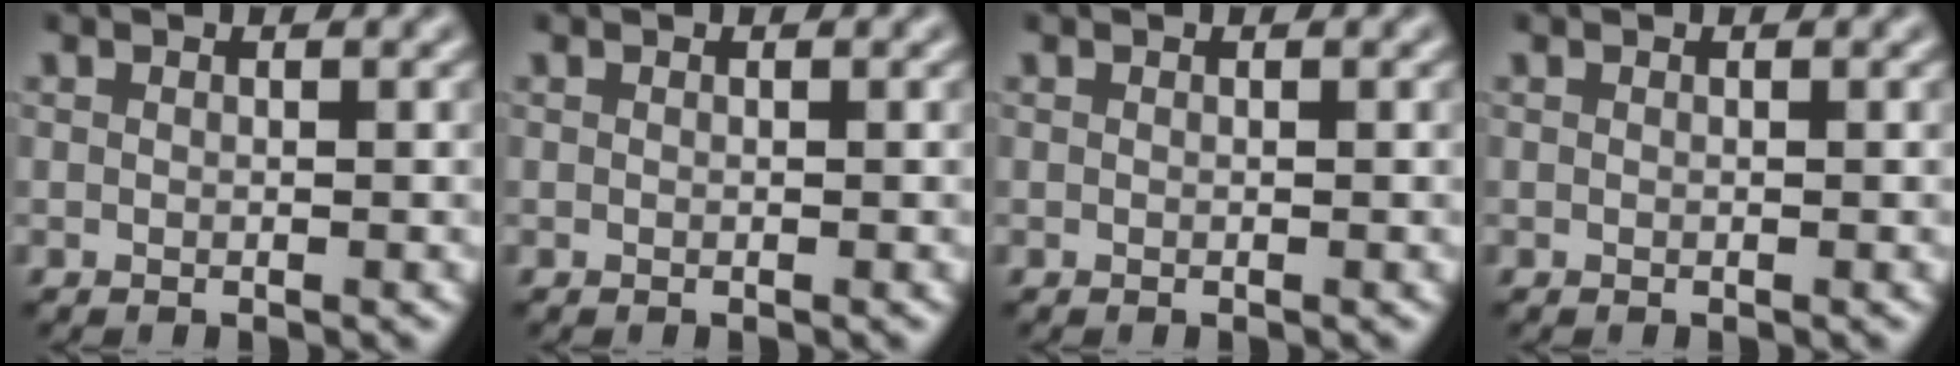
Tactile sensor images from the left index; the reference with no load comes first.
{"total": 0.0}
{"total": 0.0}
{"total": 0.0}